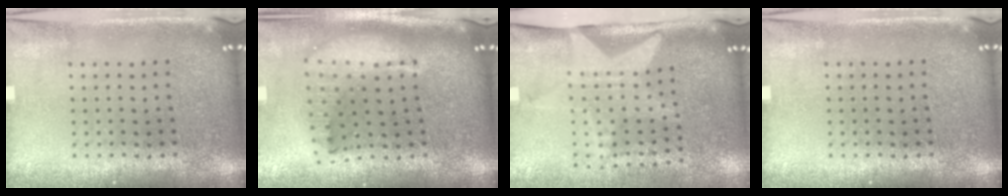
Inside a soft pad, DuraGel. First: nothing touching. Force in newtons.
{"total": 2.2, "press": 1.7, "slide": 1.4}
{"total": 1.9, "press": 1.6, "slide": 1.0}
{"total": 0.0}